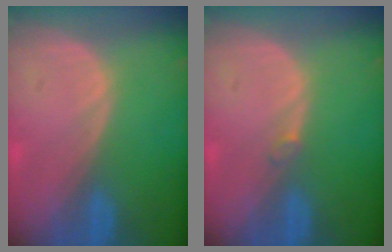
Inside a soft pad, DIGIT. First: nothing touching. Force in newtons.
{"total": 0.7, "press": 0.7, "slide": 0.2}